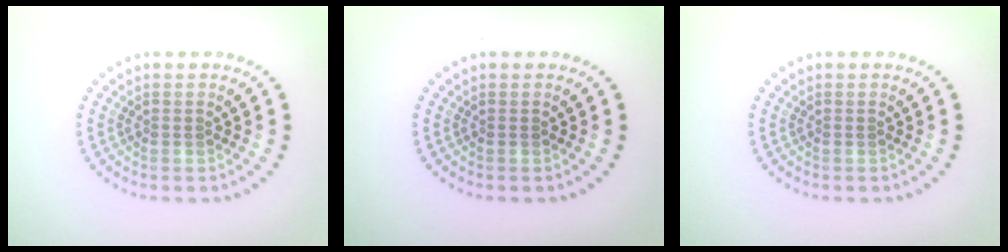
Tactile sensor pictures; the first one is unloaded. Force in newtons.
{"total": 0.0}
{"total": 0.0}